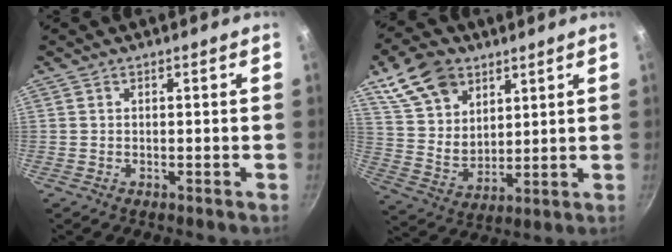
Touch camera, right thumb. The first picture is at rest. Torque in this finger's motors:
{"motor_torque": [-0.28, 0.37, 0.07, -0.02, 0.07]}